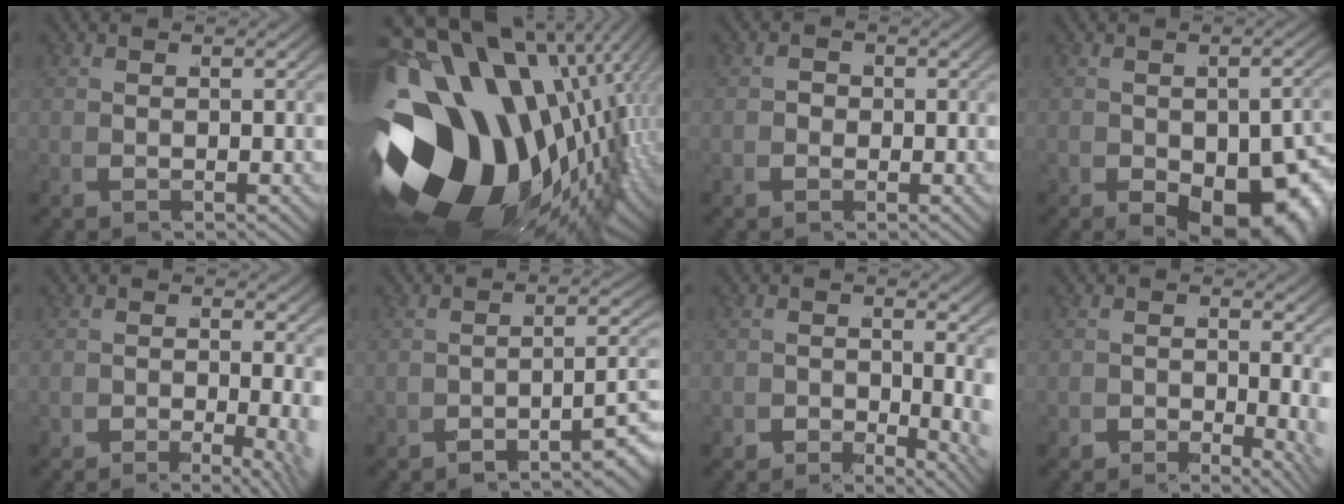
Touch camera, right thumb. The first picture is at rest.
{"total": 34.9, "force": [-7.6, 23.0, 25.0], "torque": [-0.411, -0.070, -0.097]}
{"total": 1.0, "force": [-0.5, 0.9, 0.3], "torque": [-0.007, -0.006, -0.010]}
{"total": 12.4, "force": [-3.7, 7.3, 9.3], "torque": [-0.144, -0.064, -0.024]}
{"total": 3.2, "force": [-1.5, 1.1, 2.6], "torque": [-0.040, -0.029, -0.020]}
{"total": 4.4, "force": [-3.0, 1.3, 3.0], "torque": [-0.041, -0.003, -0.047]}
{"total": 3.4, "force": [-1.0, 1.8, 2.7], "torque": [-0.043, -0.030, -0.006]}
{"total": 2.7, "force": [-1.0, 1.4, 2.1], "torque": [-0.033, -0.028, -0.011]}